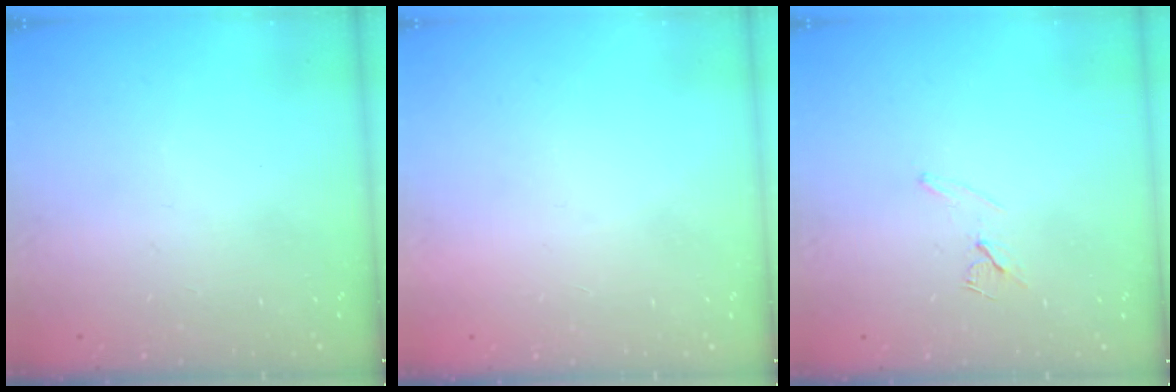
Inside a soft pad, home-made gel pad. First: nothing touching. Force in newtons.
{"total": 1.5, "press": 1.5, "slide": 0.1}
{"total": 6.7, "press": 6.0, "slide": 3.0}